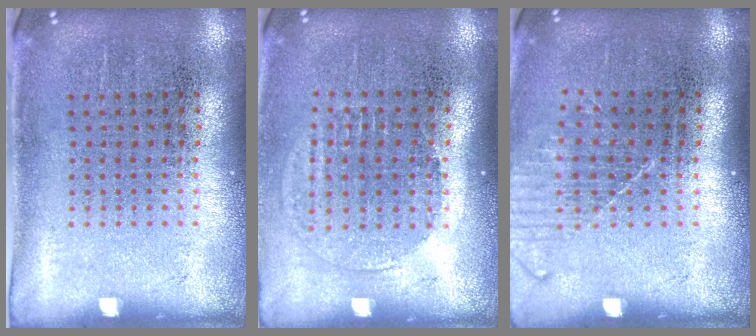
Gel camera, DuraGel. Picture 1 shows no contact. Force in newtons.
{"total": 1.3, "press": 1.2, "slide": 0.5}
{"total": 1.2, "press": 1.0, "slide": 0.6}